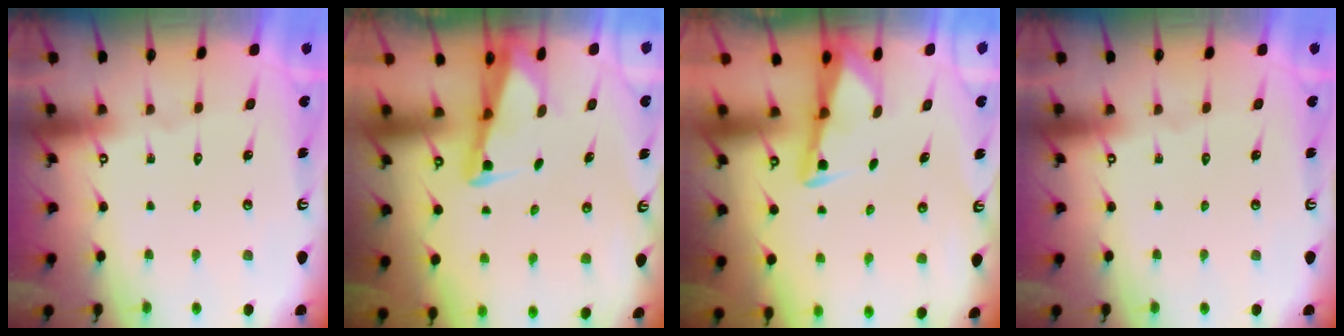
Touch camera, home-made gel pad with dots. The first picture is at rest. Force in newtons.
{"total": 2.3, "press": 2.3, "slide": 0.2}
{"total": 3.3, "press": 3.3, "slide": 0.4}
{"total": 0.0}